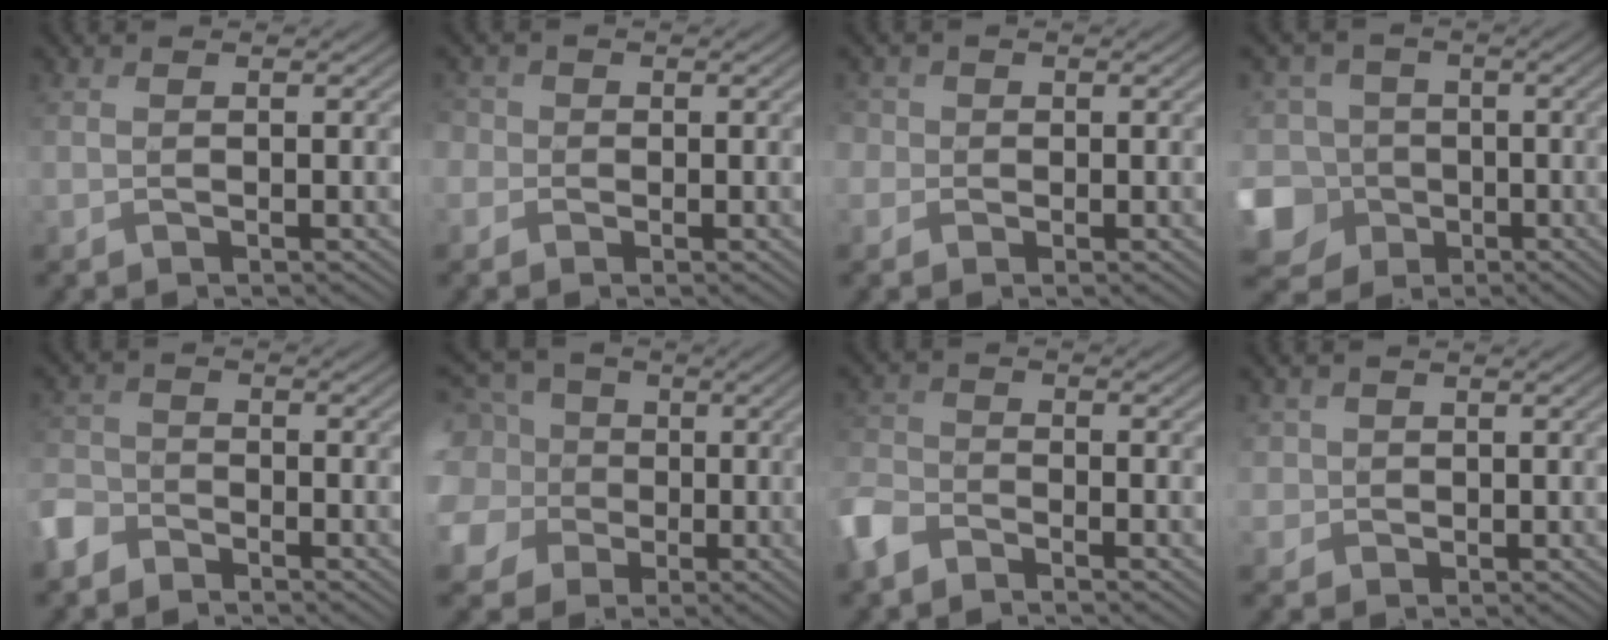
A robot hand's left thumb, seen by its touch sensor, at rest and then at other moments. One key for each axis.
{"total": 2.9, "fx": -0.1, "fy": 2.8, "fz": 0.7, "tx": -0.028, "ty": 0.008, "tz": -0.019}
{"total": 2.8, "fx": 0.3, "fy": 2.7, "fz": 0.7, "tx": -0.026, "ty": 0.008, "tz": -0.009}
{"total": 14.1, "fx": -4.3, "fy": 12.2, "fz": 5.7, "tx": -0.193, "ty": -0.001, "tz": -0.099}
{"total": 4.3, "fx": -3.3, "fy": 2.5, "fz": 1.3, "tx": -0.038, "ty": -0.003, "tz": -0.082}
{"total": 13.0, "fx": 0.1, "fy": 11.6, "fz": 5.8, "tx": -0.221, "ty": 0.007, "tz": -0.019}
{"total": 5.1, "fx": -3.8, "fy": 2.6, "fz": 2.3, "tx": -0.058, "ty": -0.004, "tz": -0.095}
{"total": 2.9, "fx": 0.8, "fy": 2.8, "fz": 0.4, "tx": -0.025, "ty": -0.002, "tz": 0.015}